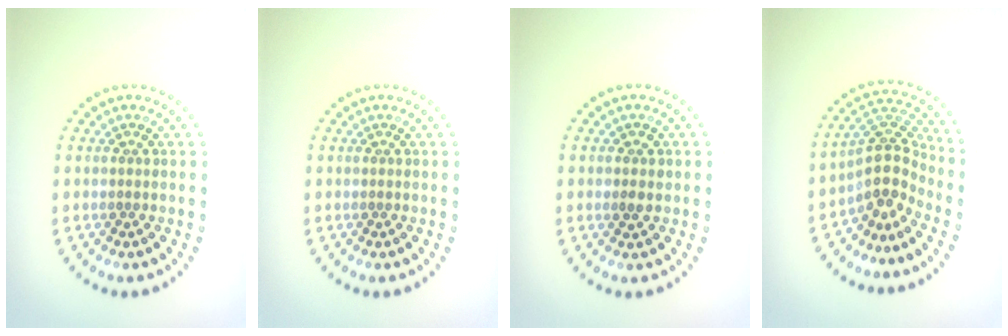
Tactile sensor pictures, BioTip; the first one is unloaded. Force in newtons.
{"total": 0.0}
{"total": 1.3, "press": 1.3, "slide": 0.2}
{"total": 4.1, "press": 2.9, "slide": 2.9}